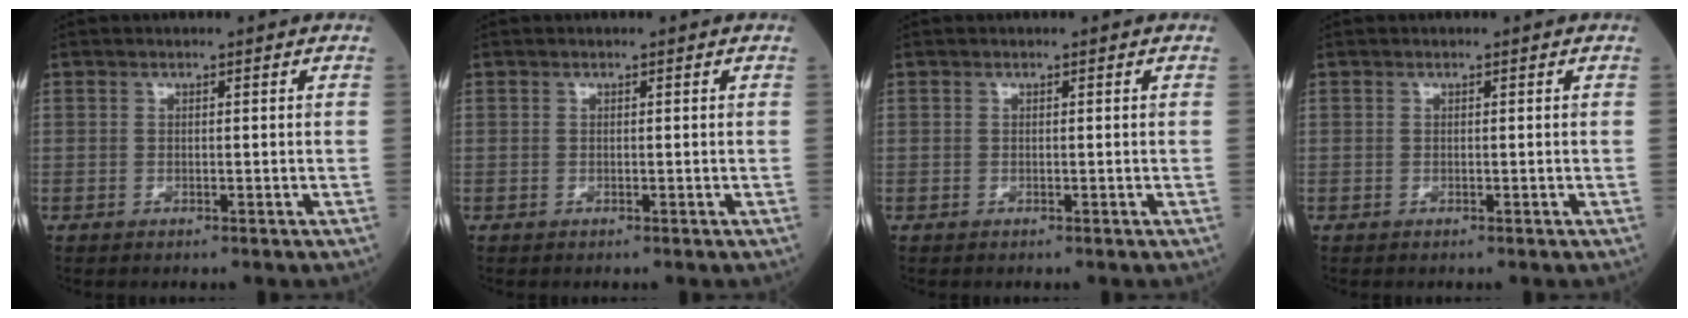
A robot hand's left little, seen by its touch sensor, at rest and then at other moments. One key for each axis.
{"total": 0.0}
{"total": 0.0}
{"total": 0.0}